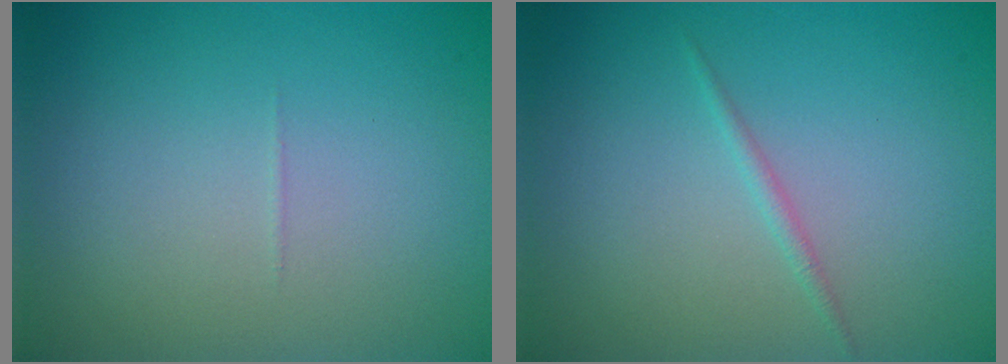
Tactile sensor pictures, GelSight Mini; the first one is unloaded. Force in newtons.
{"total": 0.8, "press": 0.8, "slide": 0.0}